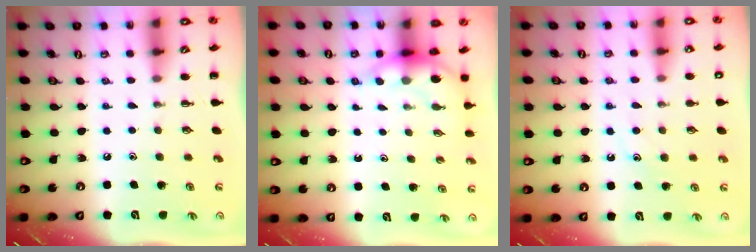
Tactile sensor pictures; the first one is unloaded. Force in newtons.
{"total": 4.3, "press": 4.3, "slide": 0.3}
{"total": 9.7, "press": 9.6, "slide": 1.2}